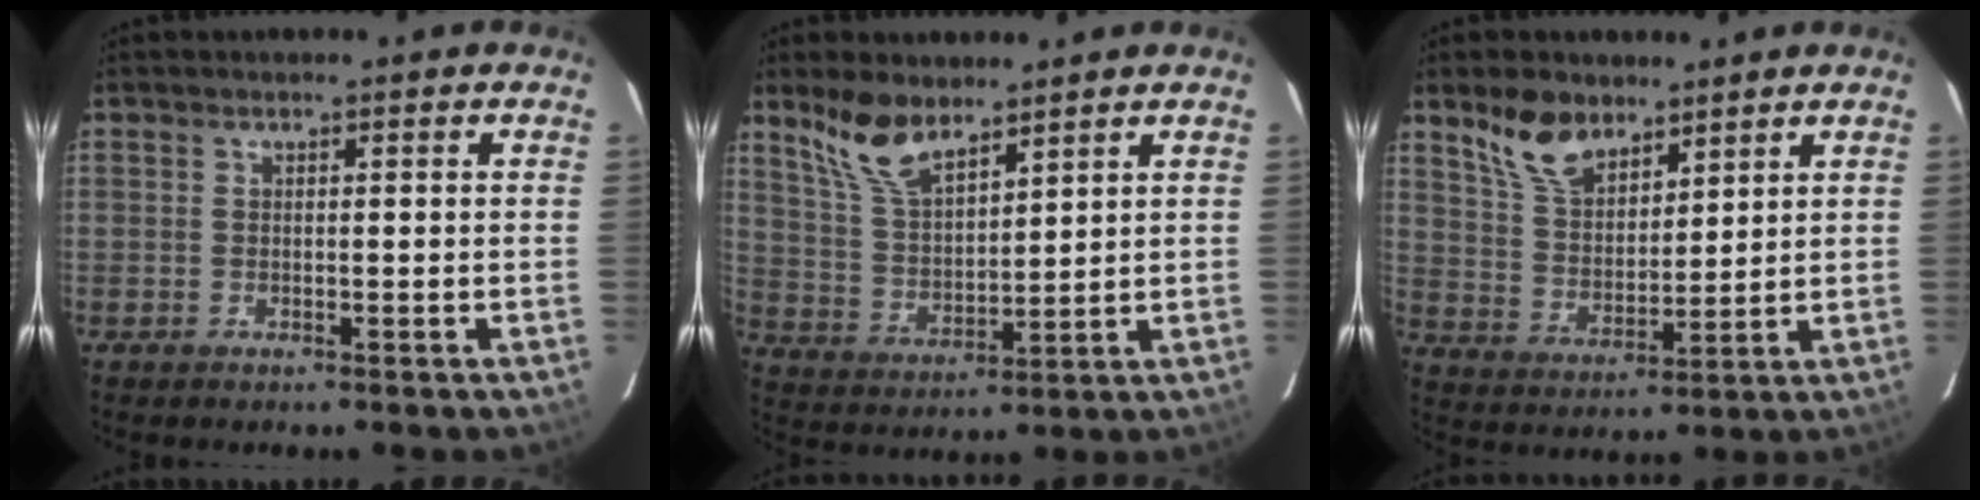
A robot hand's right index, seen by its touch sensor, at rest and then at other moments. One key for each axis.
{"total": 9.5, "fx": 7.1, "fy": 3.5, "fz": 5.1, "tx": -0.101, "ty": 0.009, "tz": 0.151}
{"total": 9.8, "fx": 7.0, "fy": 5.0, "fz": 4.7, "tx": -0.089, "ty": 0.019, "tz": 0.142}